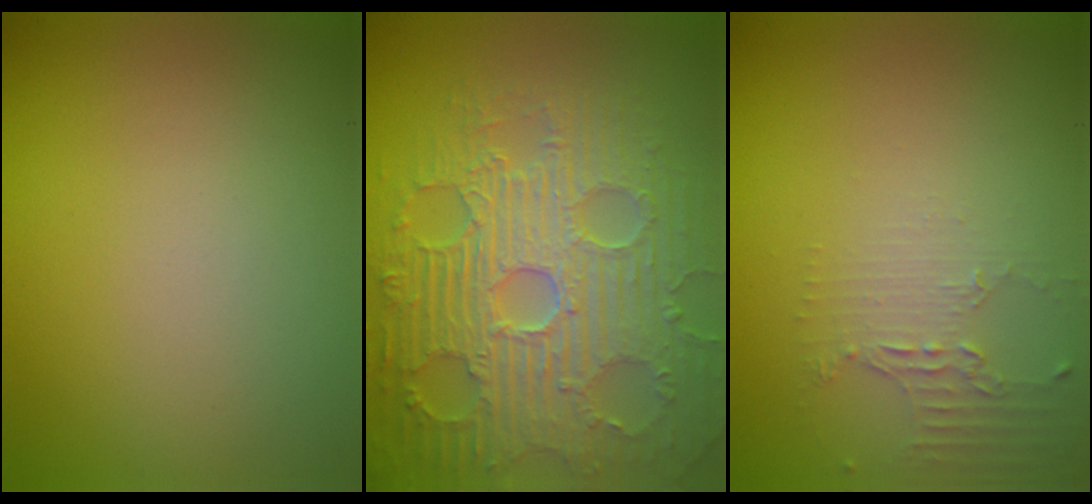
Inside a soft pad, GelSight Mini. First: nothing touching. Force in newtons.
{"total": 9.4, "press": 6.9, "slide": 6.4}
{"total": 1.9, "press": 1.4, "slide": 1.3}